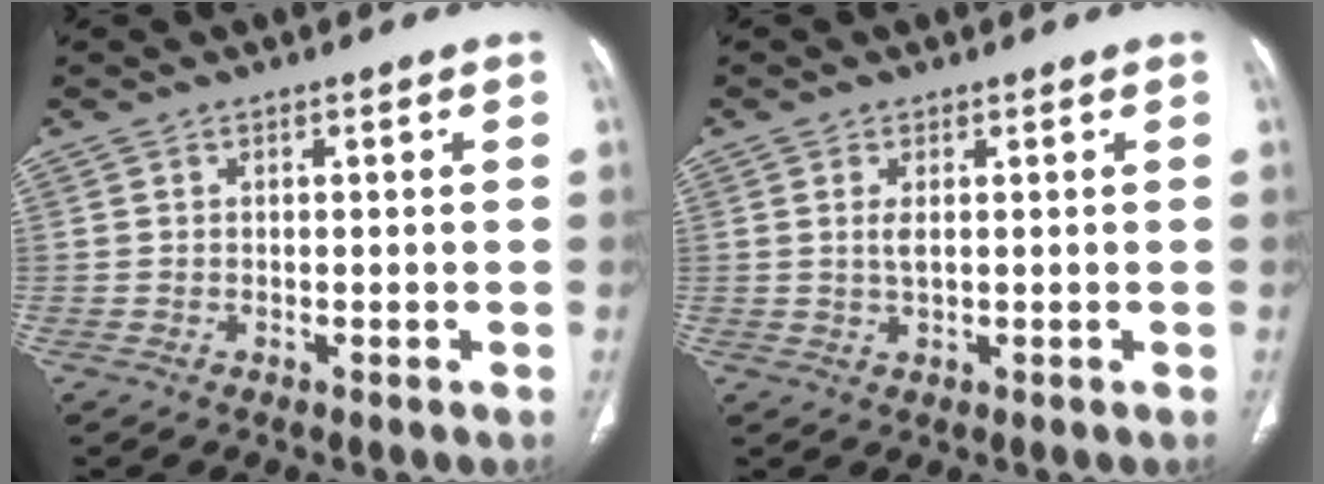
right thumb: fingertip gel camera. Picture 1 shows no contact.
{"total": 2.1, "force": [0.5, 0.7, 1.9], "torque": [-0.045, -0.004, 0.015]}